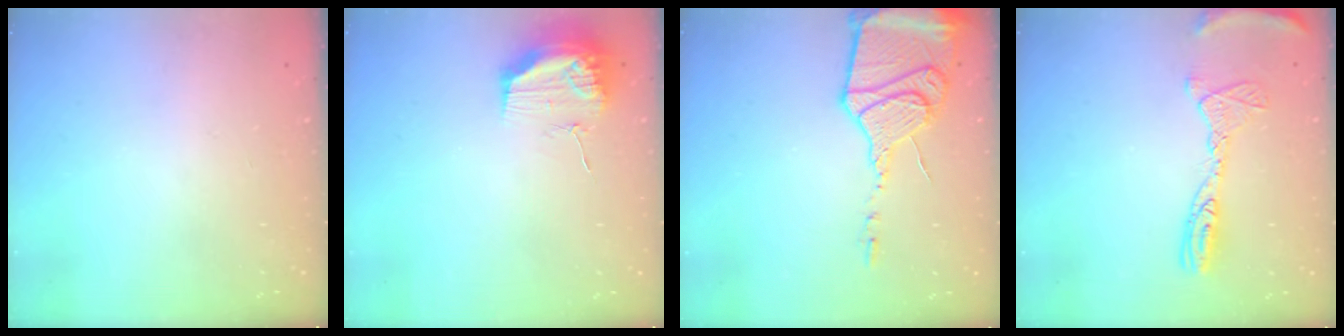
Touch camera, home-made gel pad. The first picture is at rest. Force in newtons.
{"total": 12.3, "press": 12.3, "slide": 1.1}
{"total": 16.9, "press": 16.8, "slide": 1.6}
{"total": 12.9, "press": 12.8, "slide": 1.2}